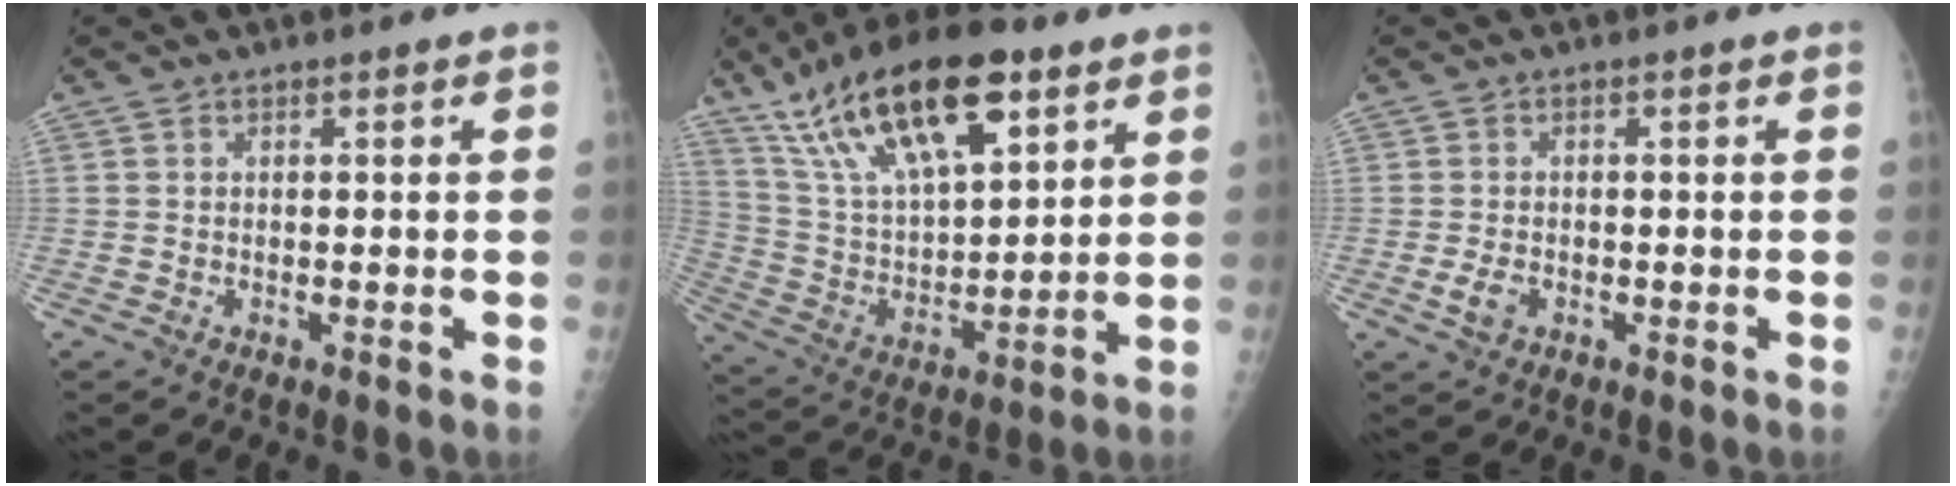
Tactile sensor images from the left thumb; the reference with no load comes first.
{"total": 23.6, "force": [13.5, 9.3, 17.0], "torque": [-0.281, -0.034, 0.246]}
{"total": 2.7, "force": [-0.8, 1.8, 1.8], "torque": [-0.033, 0.000, -0.014]}